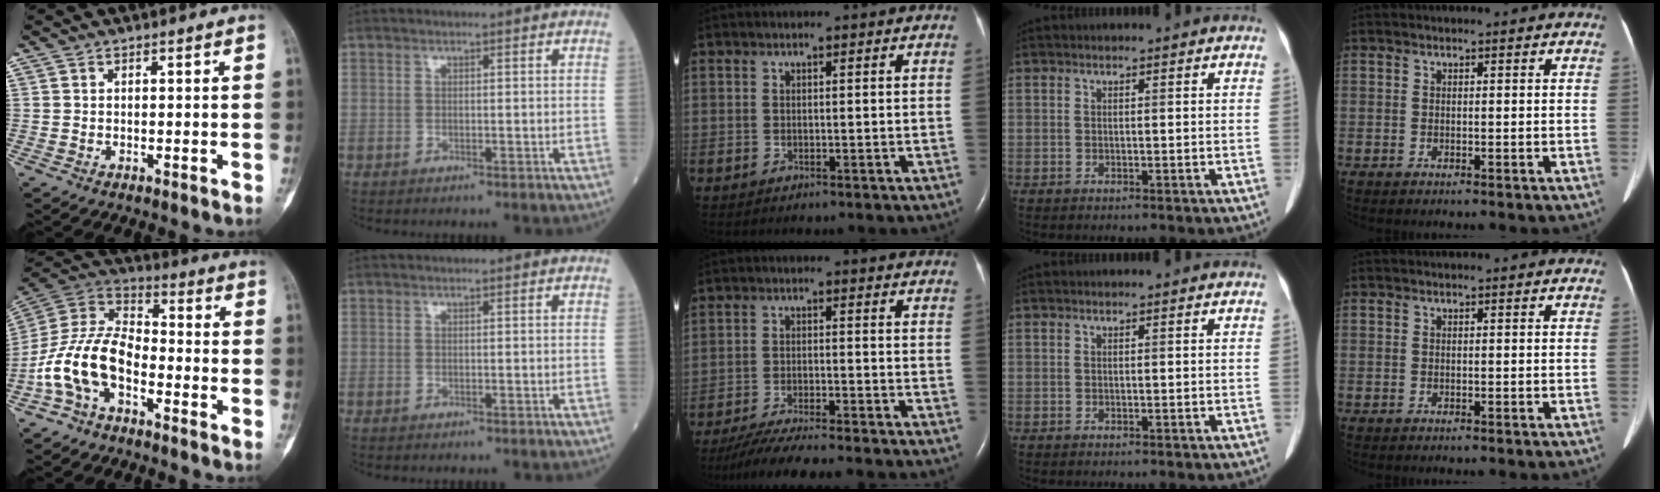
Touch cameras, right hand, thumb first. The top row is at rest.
{"thumb": {"total": 13.7, "force": [-5.4, 7.9, 9.8], "torque": [-0.195, 0.060, -0.116]}, "middle": {"total": 14.5, "force": [-12.9, 0.2, 6.6], "torque": [-0.099, -0.025, -0.194]}}